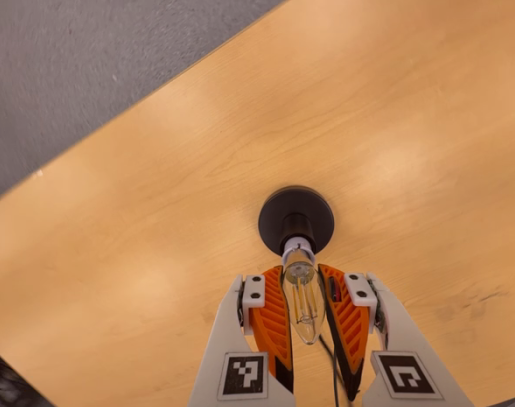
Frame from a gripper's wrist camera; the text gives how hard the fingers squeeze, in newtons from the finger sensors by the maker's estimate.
{"total": 21.4, "left": 21.2, "right": 21.6}